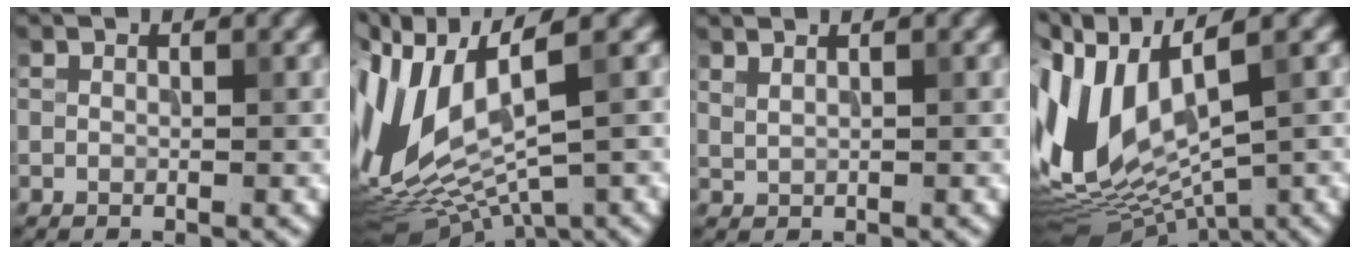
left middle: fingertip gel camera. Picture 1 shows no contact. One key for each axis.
{"total": 12.0, "fx": 1.7, "fy": 5.1, "fz": 10.7, "tx": -0.247, "ty": -0.008, "tz": 0.061}
{"total": 1.6, "fx": 1.3, "fy": 0.6, "fz": 0.8, "tx": -0.009, "ty": -0.001, "tz": 0.014}
{"total": 12.2, "fx": 1.7, "fy": 6.2, "fz": 10.4, "tx": -0.246, "ty": 0.000, "tz": 0.051}